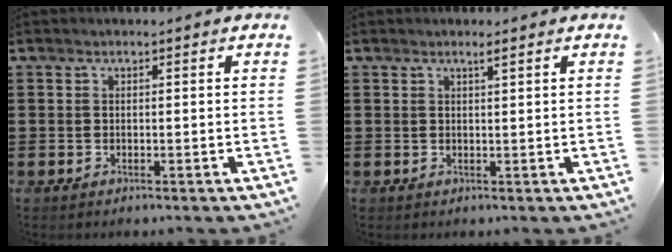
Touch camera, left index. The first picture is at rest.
{"total": 1.1, "force": [0.7, 0.0, 0.8], "torque": [-0.017, -0.001, 0.013]}